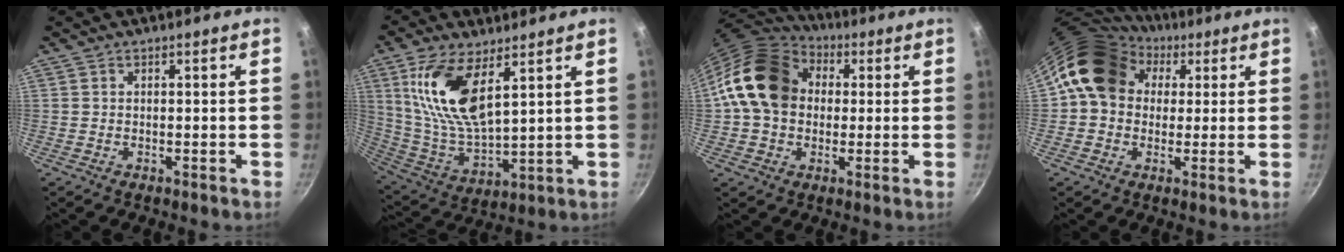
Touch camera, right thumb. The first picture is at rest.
{"total": 15.9, "force": [6.7, 6.8, 12.8], "torque": [-0.246, -0.042, 0.141]}
{"total": 17.0, "force": [2.7, 13.3, 10.3], "torque": [-0.158, 0.026, 0.034]}
{"total": 14.2, "force": [4.1, 11.5, 7.2], "torque": [-0.091, 0.019, 0.056]}